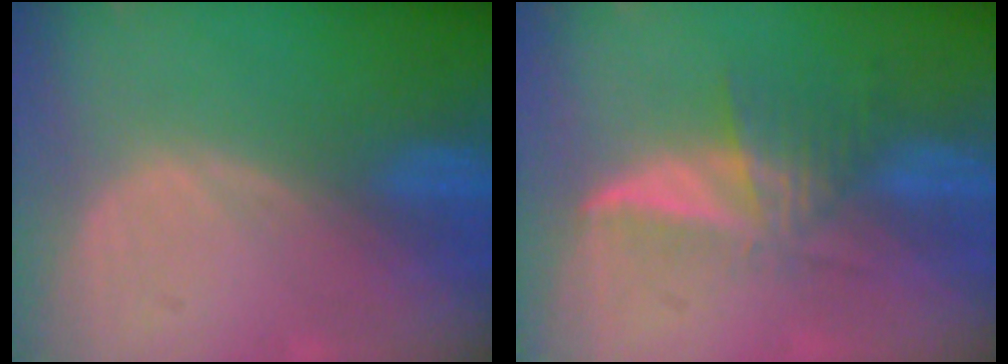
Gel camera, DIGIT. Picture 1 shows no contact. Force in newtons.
{"total": 6.0, "press": 5.2, "slide": 2.9}